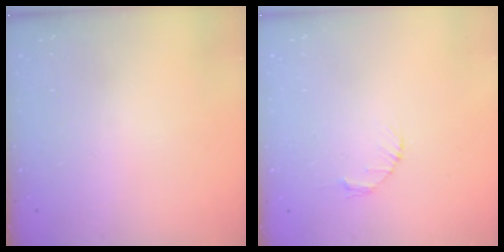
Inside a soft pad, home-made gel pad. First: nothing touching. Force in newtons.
{"total": 2.7, "press": 2.7, "slide": 0.4}